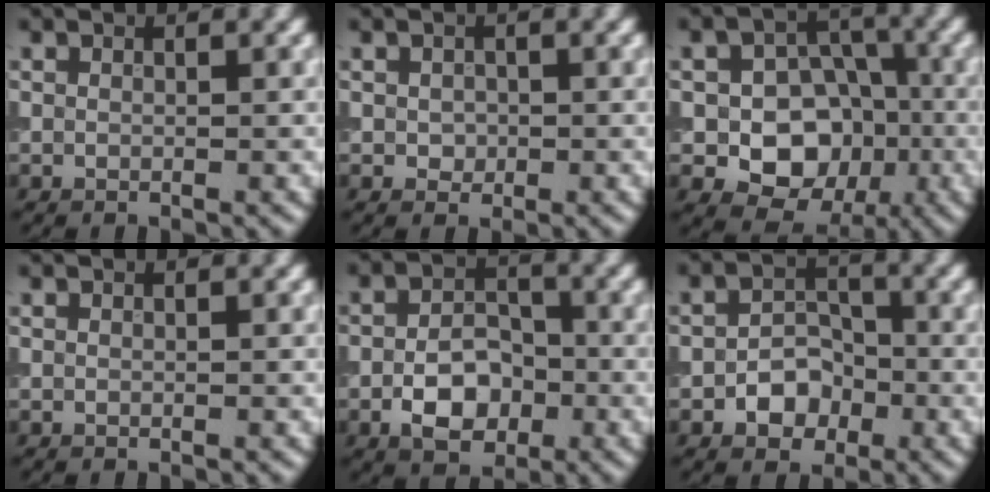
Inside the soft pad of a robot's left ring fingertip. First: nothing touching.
{"total": 1.0, "force": [0.0, 0.9, 0.5], "torque": [-0.007, -0.003, -0.002]}
{"total": 8.2, "force": [-2.0, 6.5, 4.6], "torque": [-0.044, -0.005, -0.049]}
{"total": 0.0}
{"total": 4.7, "force": [-1.7, 3.0, 3.2], "torque": [-0.049, 0.004, -0.033]}
{"total": 3.5, "force": [-1.4, 2.6, 1.9], "torque": [-0.021, 0.005, -0.024]}